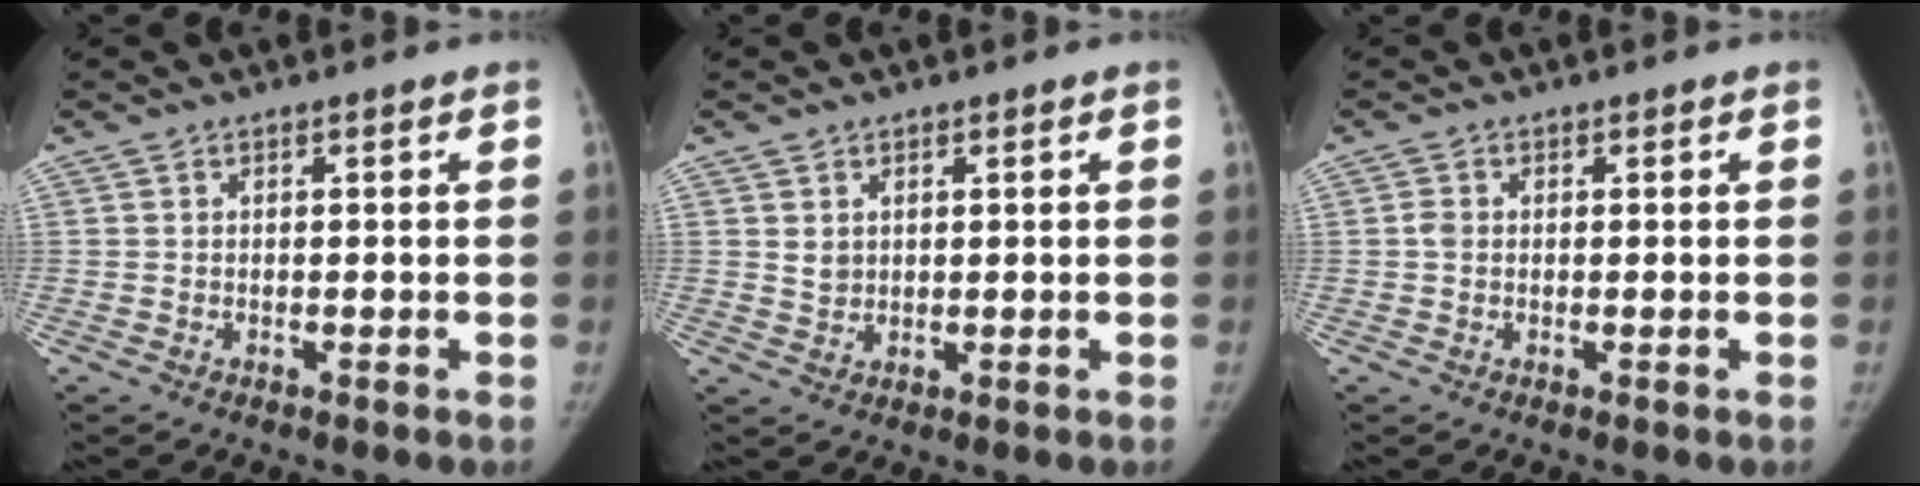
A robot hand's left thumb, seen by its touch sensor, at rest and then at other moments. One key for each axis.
{"total": 2.2, "fx": 1.0, "fy": 1.7, "fz": 0.8, "tx": -0.004, "ty": -0.011, "tz": 0.023}
{"total": 1.4, "fx": 0.1, "fy": 1.2, "fz": 0.8, "tx": -0.010, "ty": 0.002, "tz": 0.000}